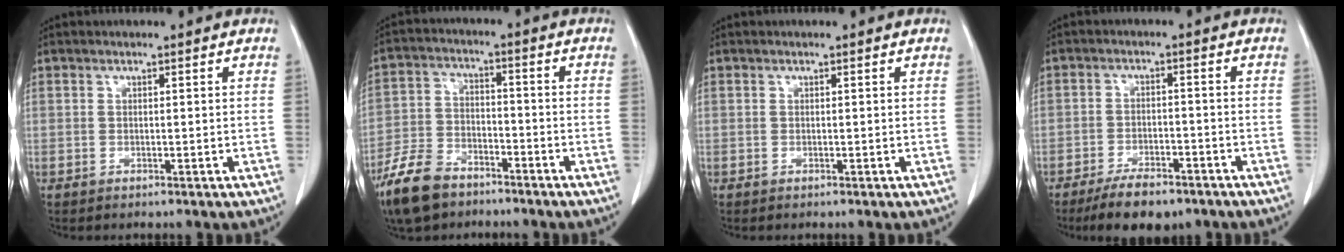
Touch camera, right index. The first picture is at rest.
{"total": 9.6, "force": [-7.1, 4.7, 4.5], "torque": [-0.106, -0.011, -0.136]}
{"total": 0.0}
{"total": 7.3, "force": [-5.6, 2.7, 3.8], "torque": [-0.063, -0.004, -0.091]}